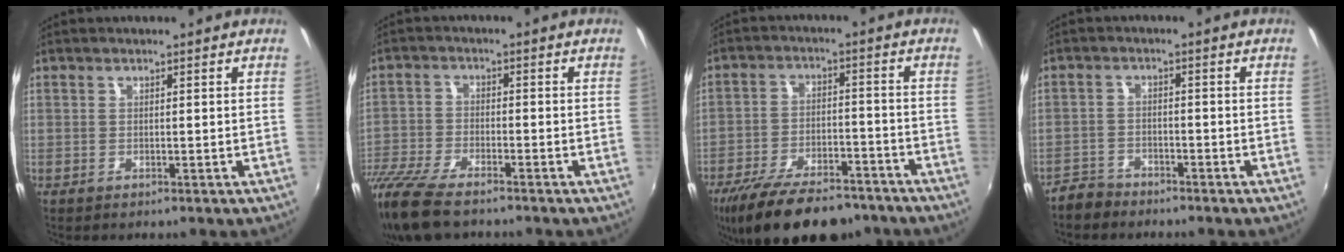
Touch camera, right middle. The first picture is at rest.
{"total": 13.6, "force": [-10.9, 3.8, 7.2], "torque": [-0.181, -0.040, -0.210]}
{"total": 19.9, "force": [-15.6, 7.3, 9.9], "torque": [-0.200, -0.023, -0.236]}
{"total": 4.3, "force": [-3.7, 2.0, 0.5], "torque": [-0.025, 0.004, -0.073]}